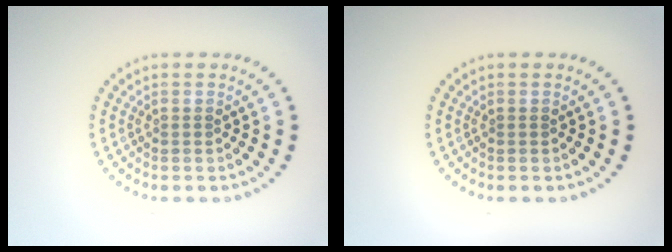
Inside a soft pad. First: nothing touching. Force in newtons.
{"total": 0.0}